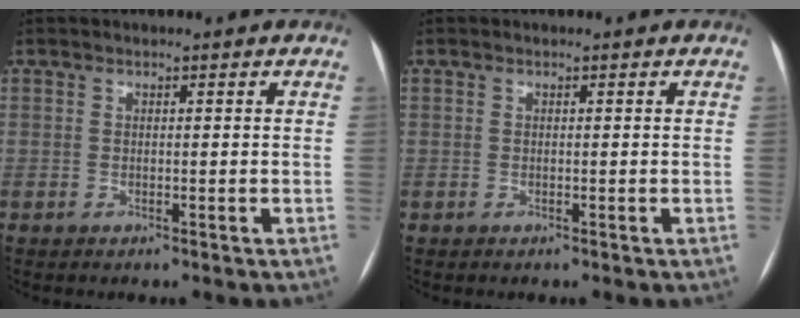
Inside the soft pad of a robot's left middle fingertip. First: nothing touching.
{"total": 0.0}